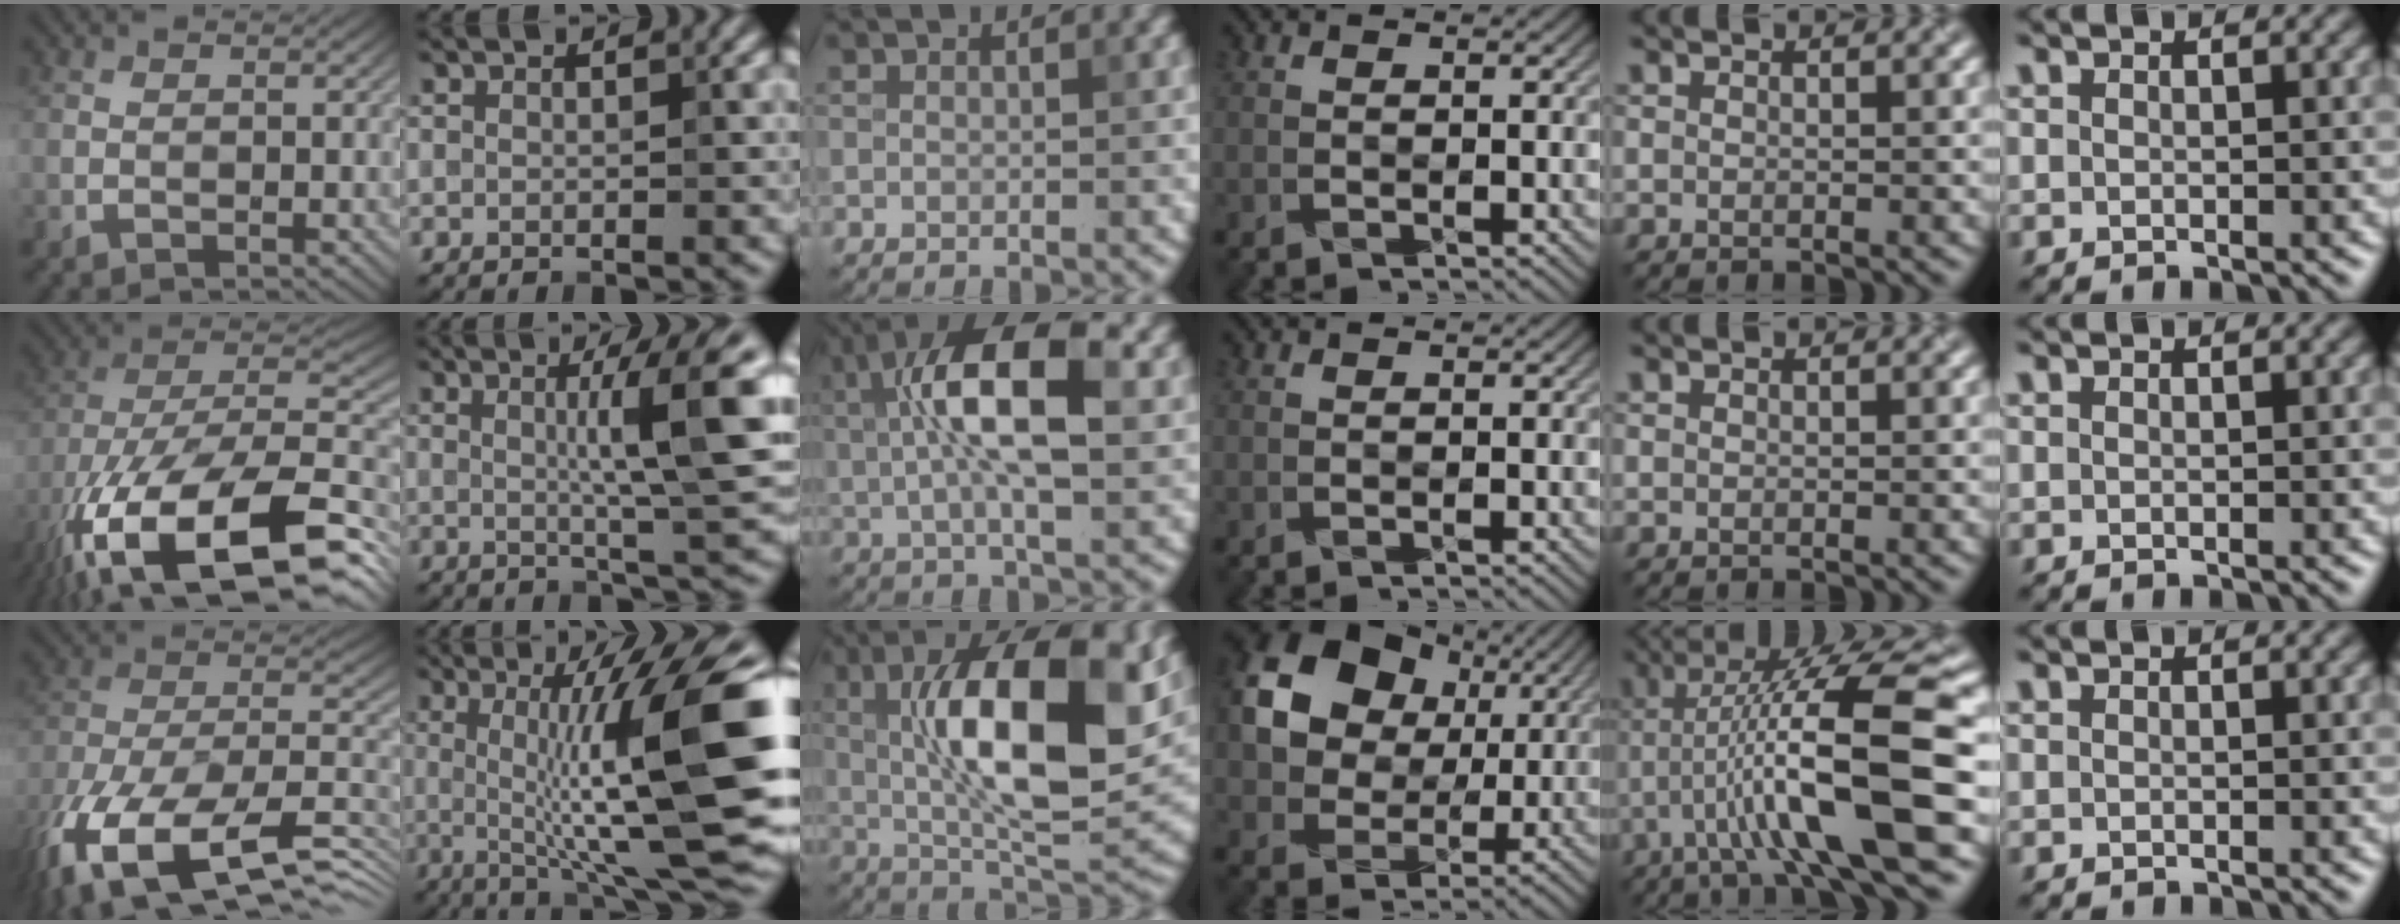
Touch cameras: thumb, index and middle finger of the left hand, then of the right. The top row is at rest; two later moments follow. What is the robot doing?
{"motion": "wrap", "object": "ribbon"}